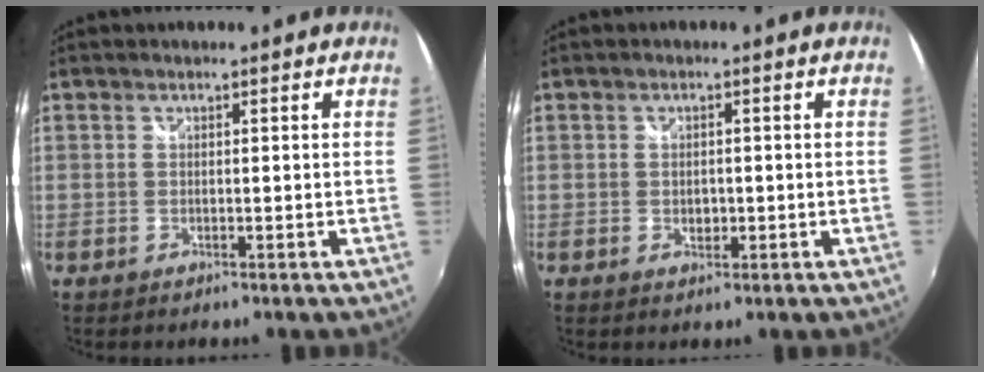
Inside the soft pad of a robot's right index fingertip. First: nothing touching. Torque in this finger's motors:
{"motor_torque": [-0.03, 0.07, 0.08, 0.01]}